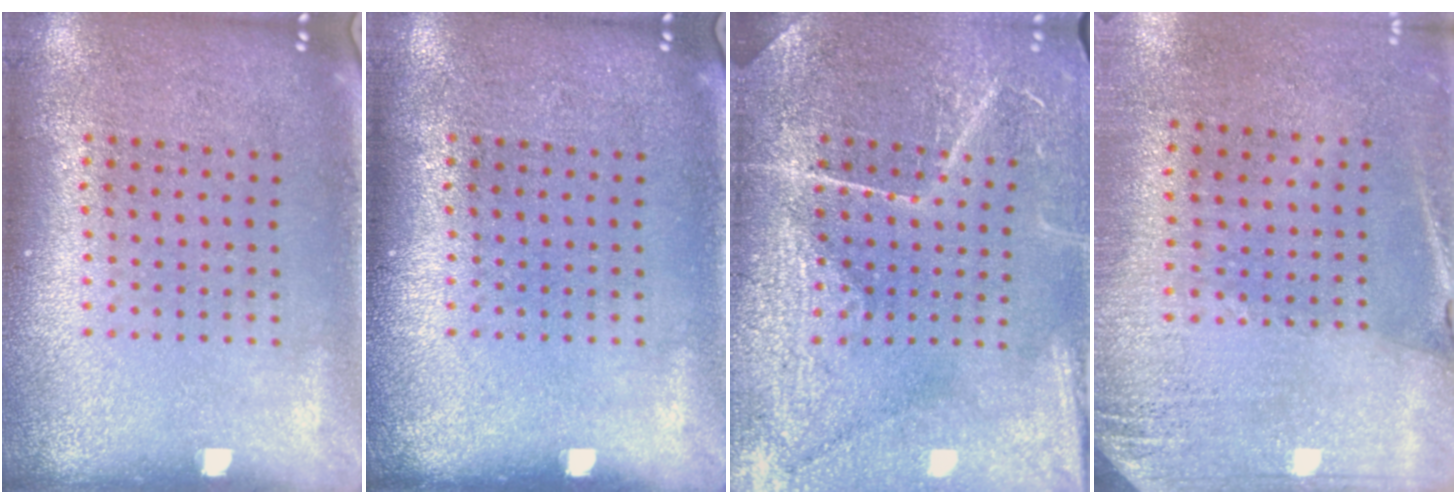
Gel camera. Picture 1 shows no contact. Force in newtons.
{"total": 0.0}
{"total": 4.1, "press": 3.9, "slide": 1.3}
{"total": 2.6, "press": 2.3, "slide": 1.1}